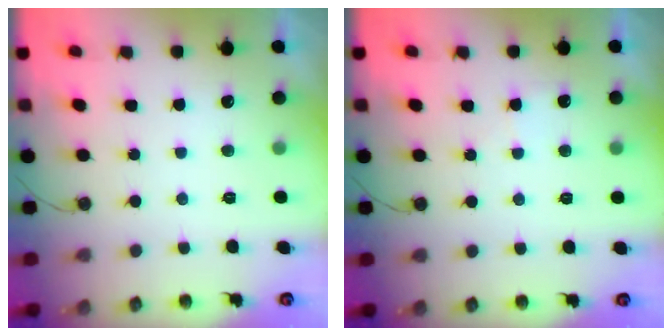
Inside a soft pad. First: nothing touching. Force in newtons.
{"total": 3.3, "press": 3.2, "slide": 0.4}